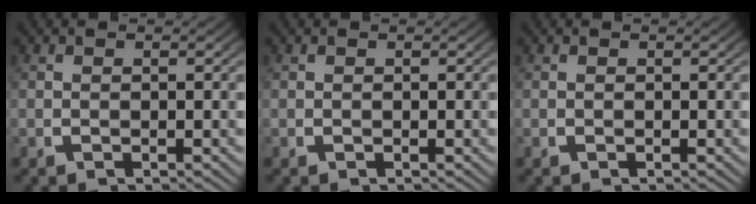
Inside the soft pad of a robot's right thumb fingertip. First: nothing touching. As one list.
[{"total": 0.0}, {"total": 0.0}]